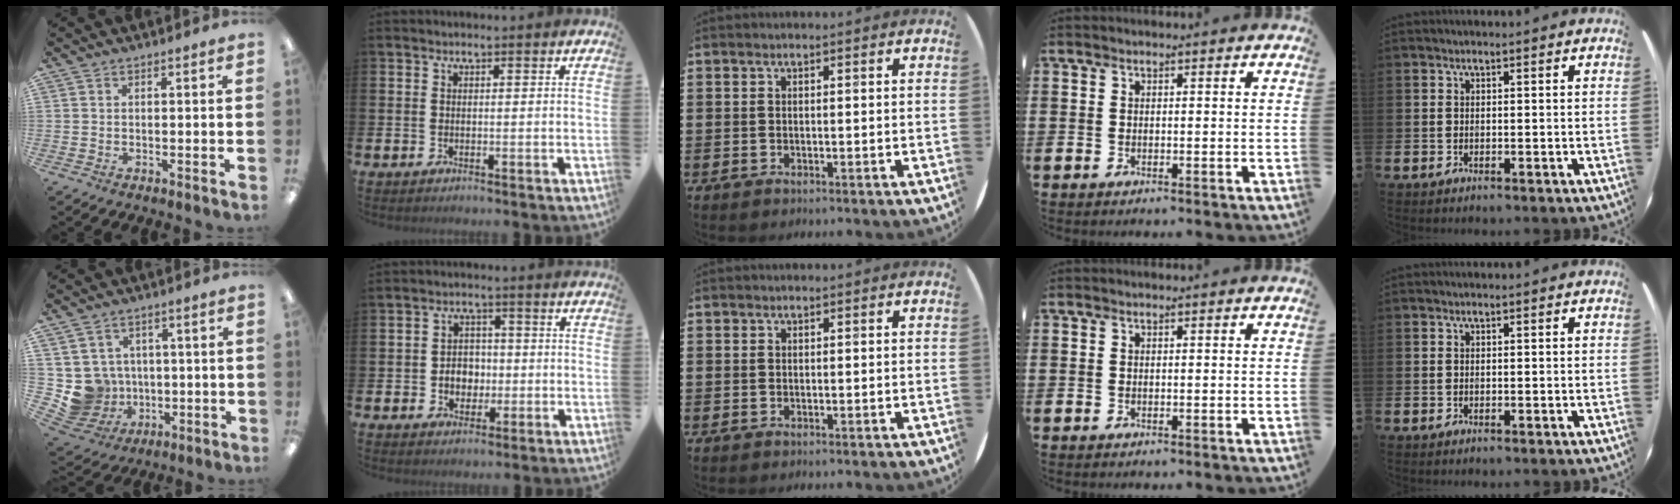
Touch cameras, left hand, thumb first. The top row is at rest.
{"thumb": {"total": 8.0, "force": [0.0, 8.0, 1.0], "torque": [-0.066, -0.006, 0.013]}, "index": {"total": 3.7, "force": [-0.6, 3.2, 1.7], "torque": [-0.025, 0.002, -0.020]}}